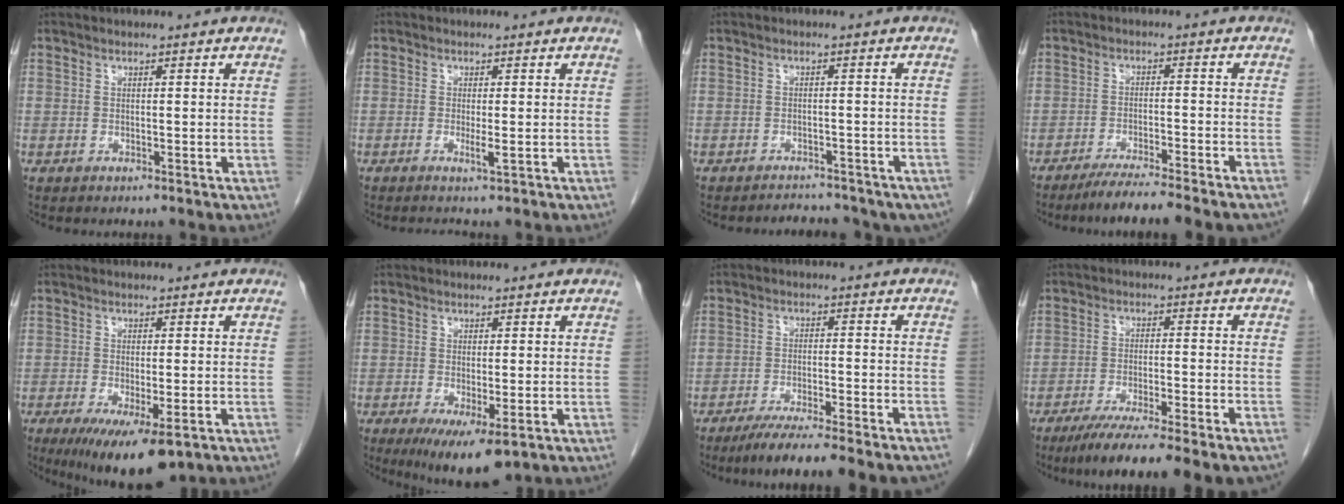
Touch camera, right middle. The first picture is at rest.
{"total": 1.3, "force": [-0.5, -0.2, 1.2], "torque": [-0.026, -0.005, -0.010]}
{"total": 9.5, "force": [-8.2, 3.8, 2.8], "torque": [-0.037, 0.011, -0.086]}
{"total": 11.4, "force": [-9.9, -0.1, 5.8], "torque": [-0.066, -0.022, -0.148]}
{"total": 9.5, "force": [-5.7, 2.4, 7.3], "torque": [-0.113, -0.025, -0.087]}
{"total": 7.4, "force": [-3.8, 1.9, 6.1], "torque": [-0.090, -0.022, -0.053]}
{"total": 13.0, "force": [-11.0, 0.0, 6.8], "torque": [-0.084, -0.026, -0.167]}
{"total": 12.3, "force": [-9.9, 0.2, 7.4], "torque": [-0.107, -0.031, -0.152]}